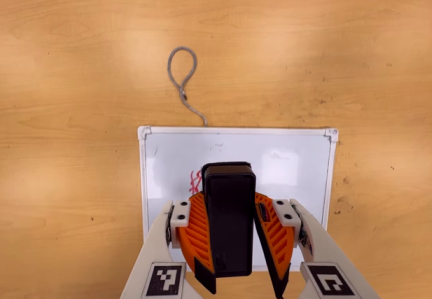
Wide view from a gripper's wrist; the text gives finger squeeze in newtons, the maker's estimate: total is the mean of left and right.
{"total": 9.6, "left": 9.7, "right": 9.5}